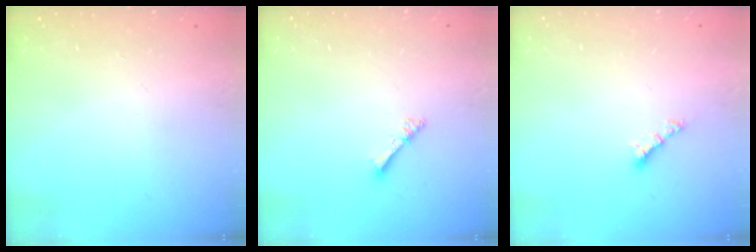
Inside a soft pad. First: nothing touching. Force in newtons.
{"total": 3.3, "press": 3.2, "slide": 0.4}
{"total": 3.6, "press": 3.6, "slide": 0.2}